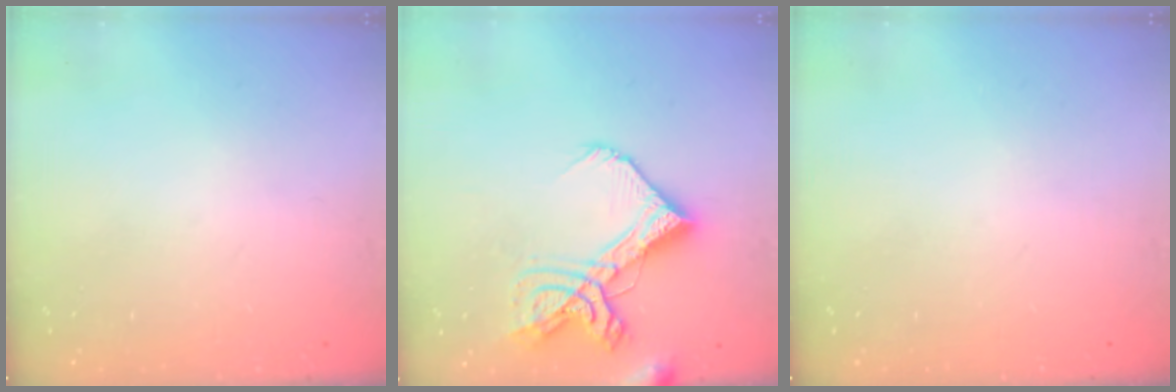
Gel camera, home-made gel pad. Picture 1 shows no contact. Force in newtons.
{"total": 16.2, "press": 16.1, "slide": 1.7}
{"total": 0.0}